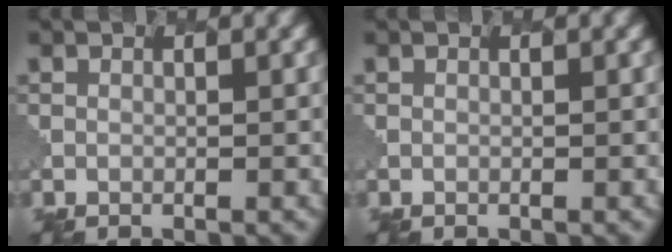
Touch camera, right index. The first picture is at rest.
{"total": 0.0}